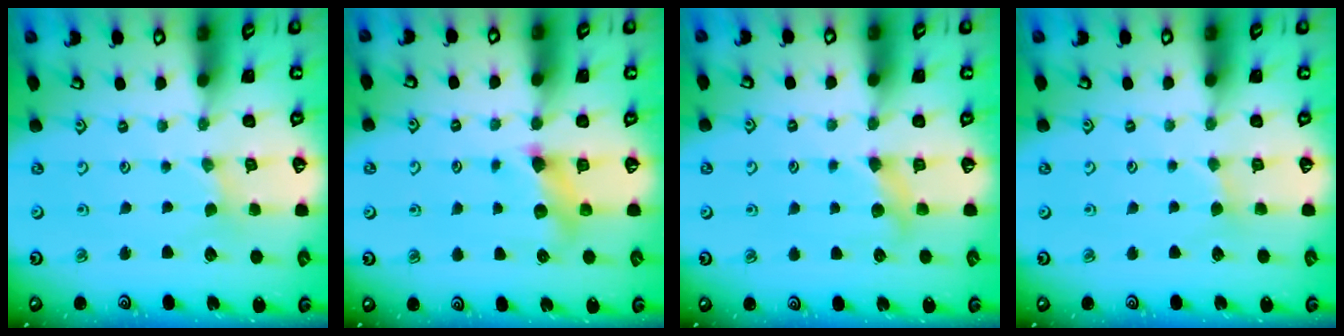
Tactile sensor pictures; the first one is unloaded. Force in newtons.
{"total": 6.6, "press": 6.6, "slide": 0.2}
{"total": 4.3, "press": 4.2, "slide": 0.9}
{"total": 1.1, "press": 1.1, "slide": 0.3}